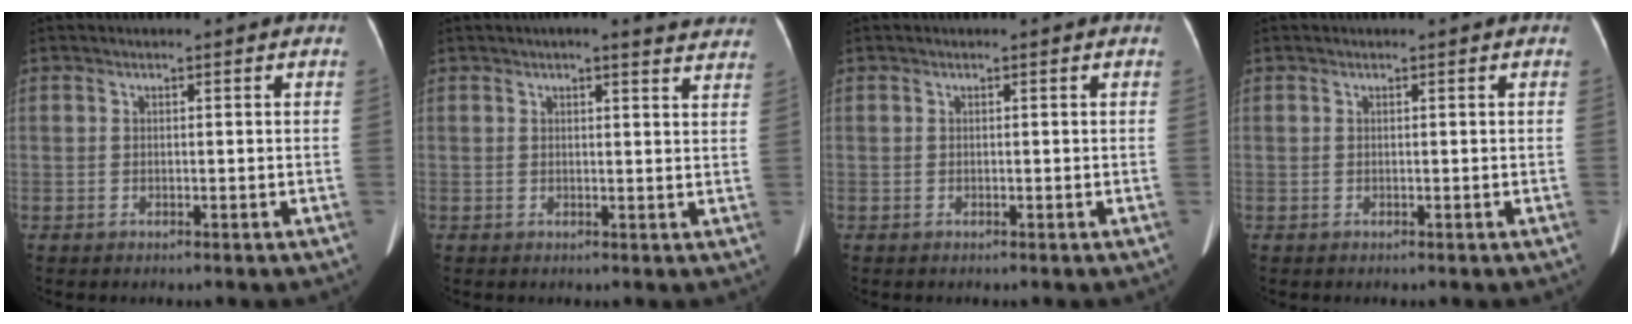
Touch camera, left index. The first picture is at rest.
{"total": 8.8, "force": [7.8, 1.8, 3.6], "torque": [-0.027, 0.002, 0.064]}
{"total": 0.0}
{"total": 0.0}